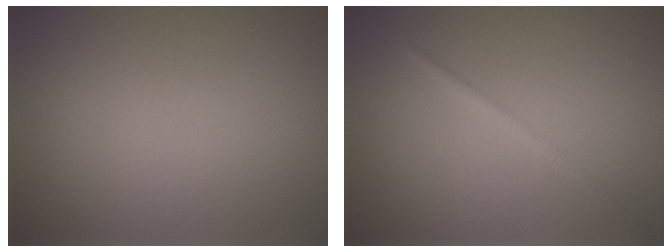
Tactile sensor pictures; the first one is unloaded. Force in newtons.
{"total": 1.3, "press": 1.3, "slide": 0.1}